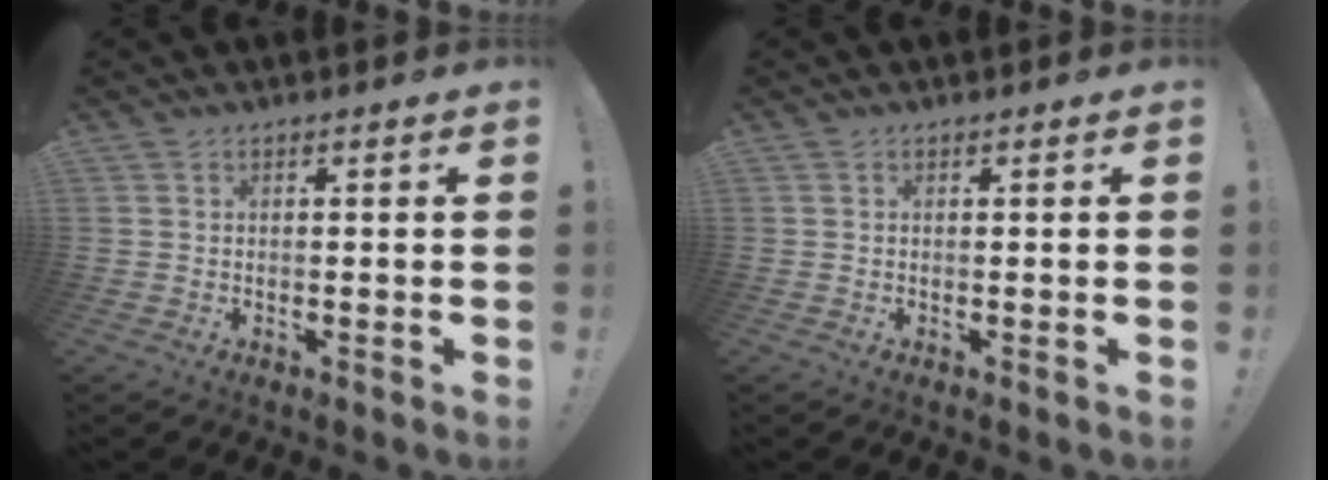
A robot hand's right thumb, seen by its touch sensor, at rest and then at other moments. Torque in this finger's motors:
{"motor_torque": [0.01, -0.20, -0.31, 0.04, 0.00]}